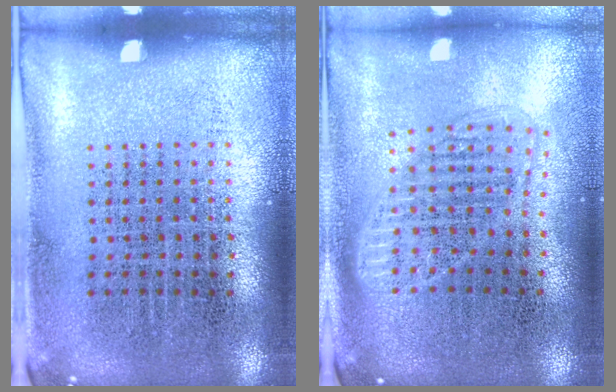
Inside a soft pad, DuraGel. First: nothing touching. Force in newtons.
{"total": 1.5, "press": 1.3, "slide": 0.8}